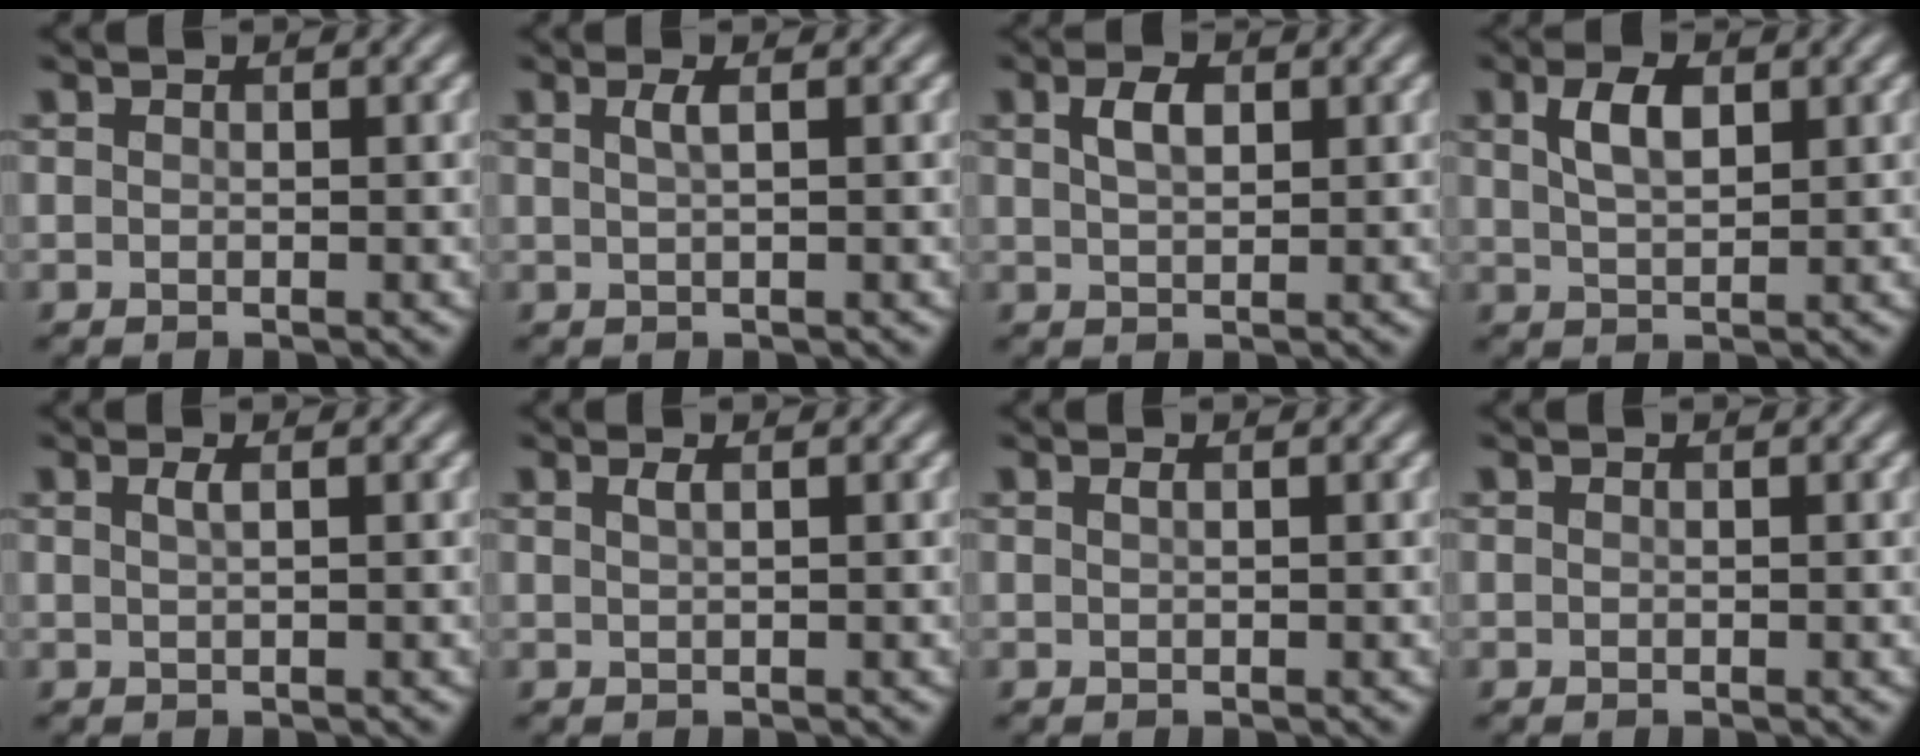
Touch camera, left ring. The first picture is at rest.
{"total": 1.4, "force": [0.4, 0.4, 1.3], "torque": [-0.022, 0.002, 0.006]}
{"total": 2.4, "force": [0.9, 1.2, 1.8], "torque": [-0.039, 0.003, 0.019]}
{"total": 3.3, "force": [1.2, 1.6, 2.6], "torque": [-0.054, 0.004, 0.027]}
{"total": 1.1, "force": [0.4, 0.4, 0.9], "torque": [-0.014, 0.002, 0.005]}
{"total": 0.9, "force": [0.4, 0.3, 0.8], "torque": [-0.011, 0.002, 0.006]}
{"total": 0.5, "force": [0.2, 0.2, 0.4], "torque": [-0.006, 0.004, 0.004]}
{"total": 0.0}